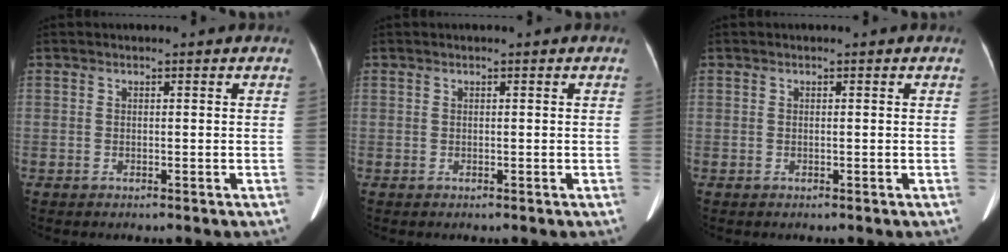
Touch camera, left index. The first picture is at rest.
{"total": 0.0}
{"total": 0.0}